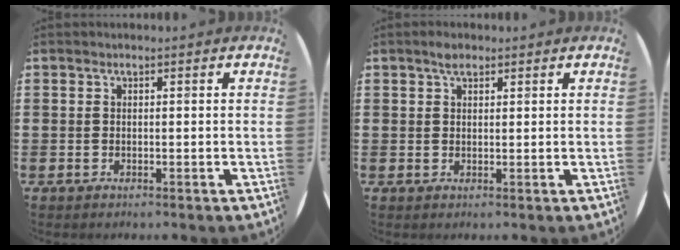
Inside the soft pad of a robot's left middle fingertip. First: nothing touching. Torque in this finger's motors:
{"motor_torque": [0.39, -0.26, 0.00, 0.03]}